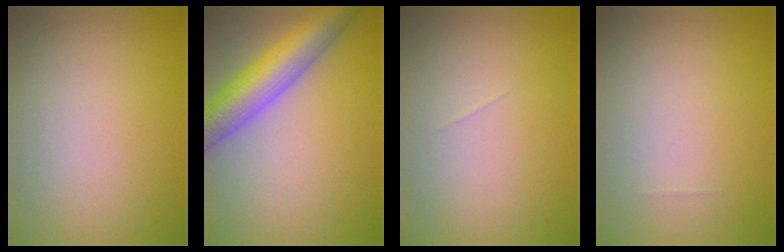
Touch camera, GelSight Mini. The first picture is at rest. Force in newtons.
{"total": 8.2, "press": 8.2, "slide": 0.4}
{"total": 0.0}
{"total": 0.0}